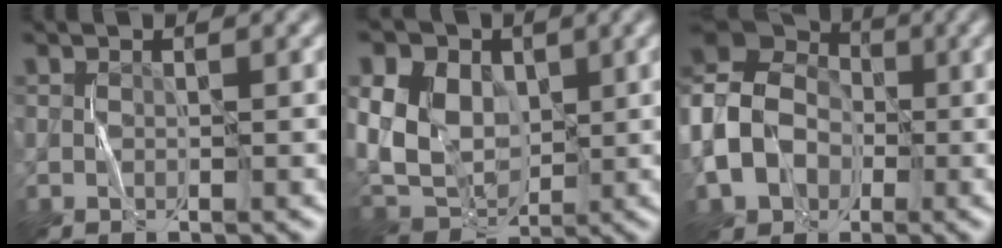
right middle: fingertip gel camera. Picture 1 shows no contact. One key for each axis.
{"total": 11.6, "fx": 2.5, "fy": 8.8, "fz": 7.0, "tx": -0.148, "ty": 0.024, "tz": 0.031}
{"total": 12.0, "fx": -2.6, "fy": 10.0, "fz": 6.0, "tx": -0.138, "ty": -0.006, "tz": -0.081}